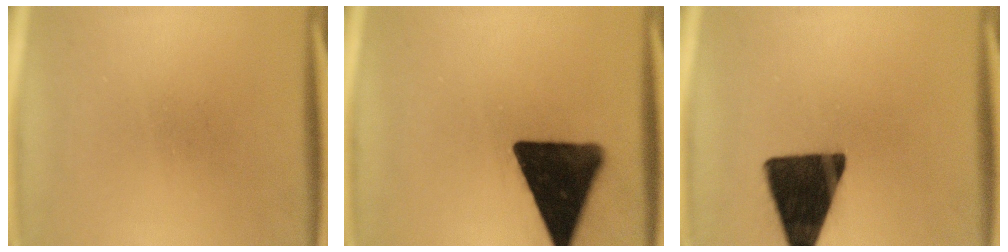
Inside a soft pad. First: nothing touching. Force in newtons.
{"total": 17.2}
{"total": 16.8}